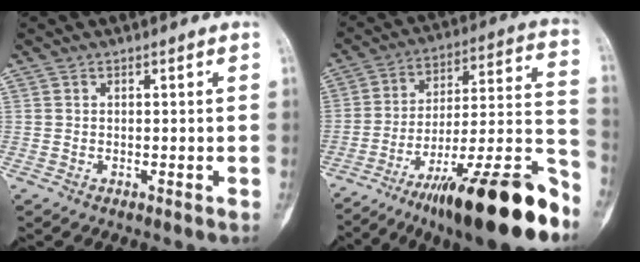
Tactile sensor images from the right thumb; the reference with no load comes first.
{"total": 27.1, "force": [-17.6, 4.9, 20.0], "torque": [-0.235, 0.077, -0.279]}